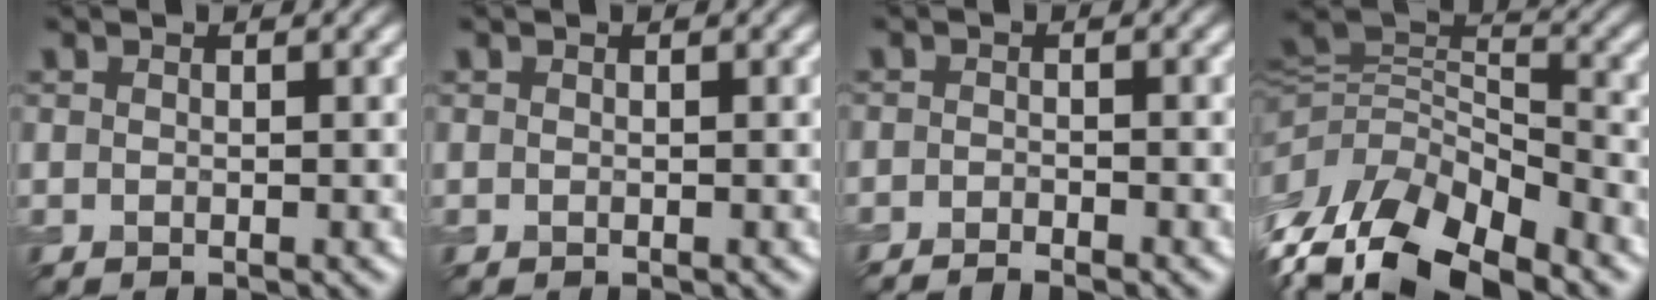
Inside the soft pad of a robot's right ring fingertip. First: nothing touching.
{"total": 0.0}
{"total": 2.2, "force": [-1.9, 0.3, 1.0], "torque": [-0.023, 0.004, -0.037]}
{"total": 12.6, "force": [-7.5, 6.2, 8.0], "torque": [-0.178, 0.009, -0.124]}